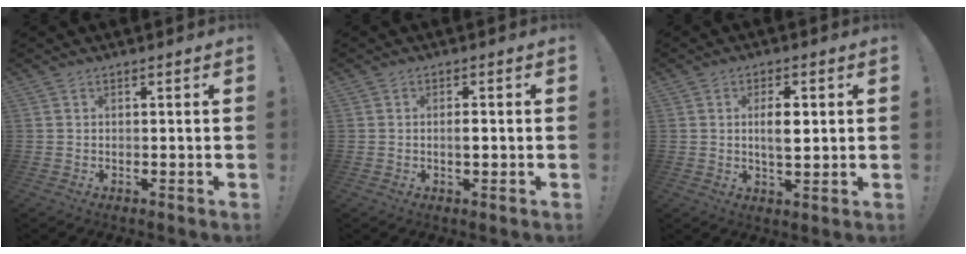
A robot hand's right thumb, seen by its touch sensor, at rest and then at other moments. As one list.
[{"total": 2.1, "force": [-0.4, 0.7, 1.9], "torque": [-0.024, -0.001, -0.011]}, {"total": 6.5, "force": [0.9, 3.0, 5.7], "torque": [-0.090, -0.003, 0.008]}]